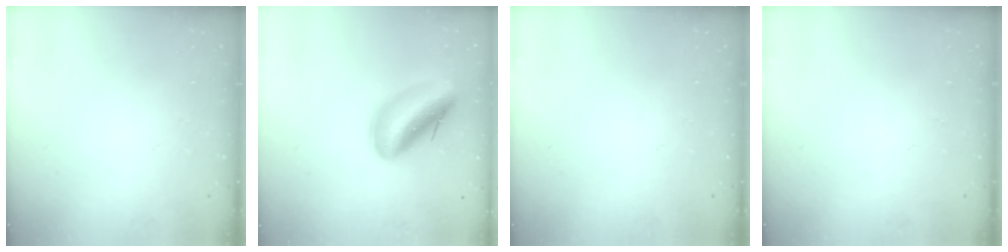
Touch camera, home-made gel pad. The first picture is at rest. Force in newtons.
{"total": 14.4, "press": 13.8, "slide": 4.0}
{"total": 0.0}
{"total": 0.0}